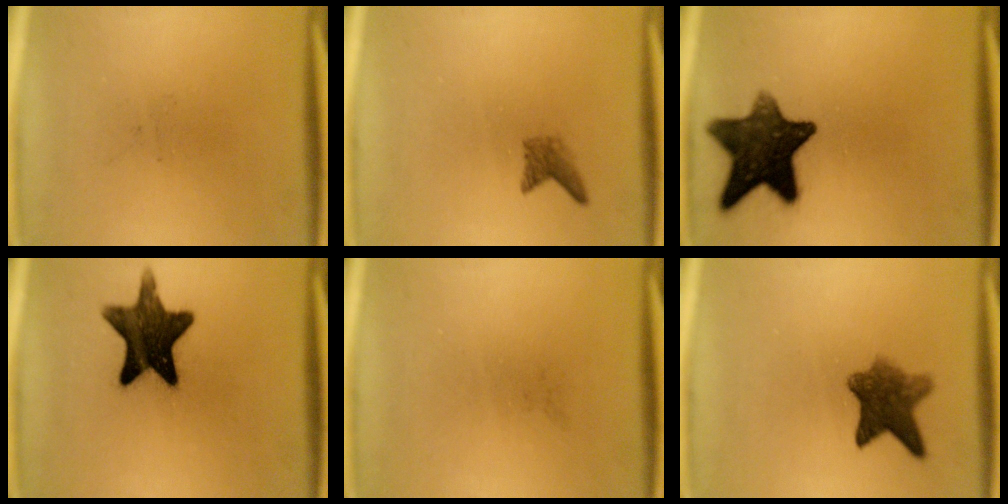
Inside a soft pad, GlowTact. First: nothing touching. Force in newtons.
{"total": 1.7}
{"total": 13.5}
{"total": 14.5}
{"total": 0.0}
{"total": 7.1}